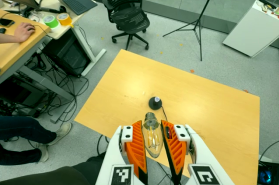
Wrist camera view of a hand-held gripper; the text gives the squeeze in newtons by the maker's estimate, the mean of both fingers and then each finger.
{"total": 12.1, "left": 11.7, "right": 12.5}